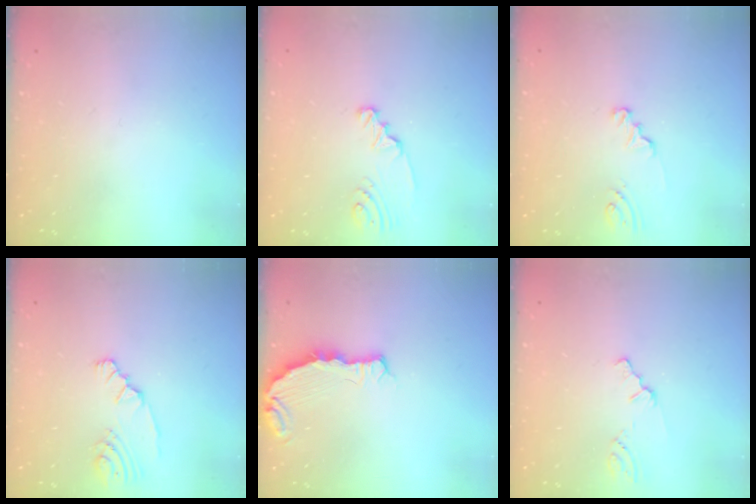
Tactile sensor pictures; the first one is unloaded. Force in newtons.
{"total": 2.3, "press": 2.3, "slide": 0.2}
{"total": 1.8, "press": 1.8, "slide": 0.2}
{"total": 3.5, "press": 3.2, "slide": 1.3}
{"total": 7.3, "press": 5.2, "slide": 5.2}
{"total": 0.9, "press": 0.8, "slide": 0.2}